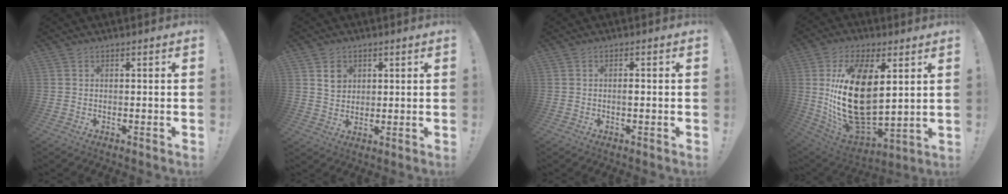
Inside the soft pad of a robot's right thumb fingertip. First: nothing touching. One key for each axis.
{"total": 5.6, "fx": 2.8, "fy": 4.6, "fz": 1.5, "tx": -0.010, "ty": -0.011, "tz": 0.049}
{"total": 1.1, "fx": -0.3, "fy": 0.4, "fz": 1.0, "tx": -0.011, "ty": -0.001, "tz": -0.009}
{"total": 25.0, "fx": 4.7, "fy": 13.7, "fz": 20.4, "tx": -0.416, "ty": -0.038, "tz": 0.091}